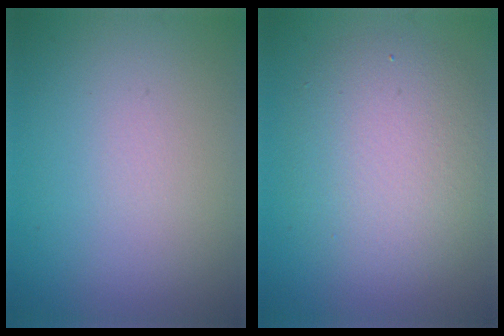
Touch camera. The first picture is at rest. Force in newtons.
{"total": 5.4, "press": 5.3, "slide": 0.5}